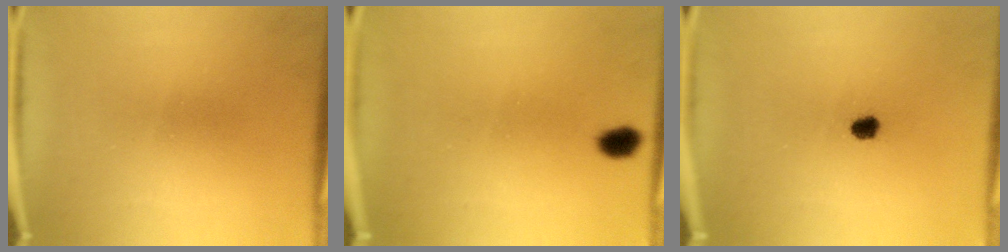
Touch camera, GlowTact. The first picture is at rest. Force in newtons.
{"total": 2.4}
{"total": 2.1}